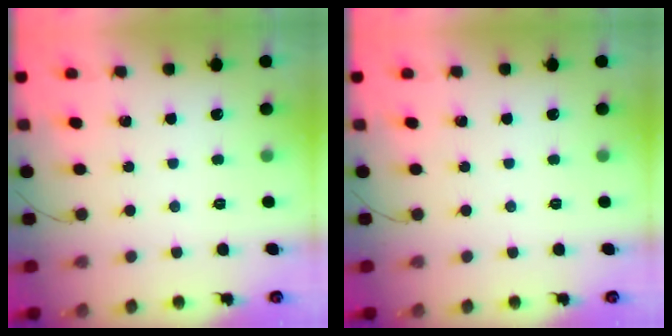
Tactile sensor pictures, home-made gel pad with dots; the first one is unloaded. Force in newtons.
{"total": 0.0}